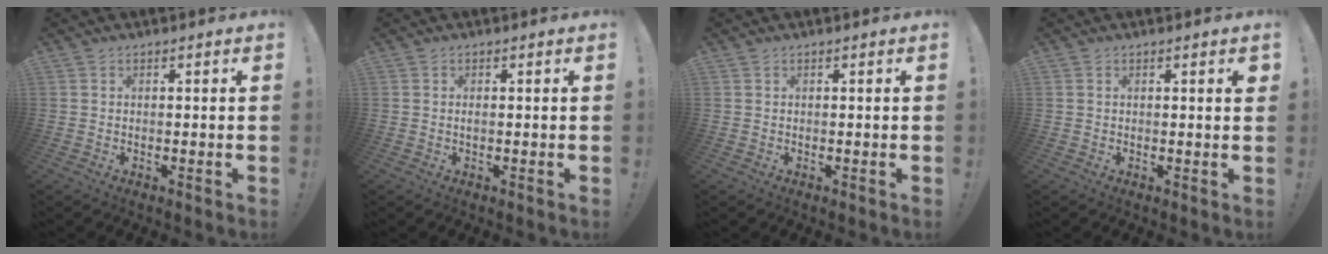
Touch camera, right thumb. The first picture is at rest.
{"total": 0.5, "force": [-0.2, 0.1, 0.5], "torque": [-0.012, 0.001, -0.003]}
{"total": 0.0}
{"total": 1.2, "force": [0.6, 0.0, 1.0], "torque": [-0.008, -0.003, 0.007]}